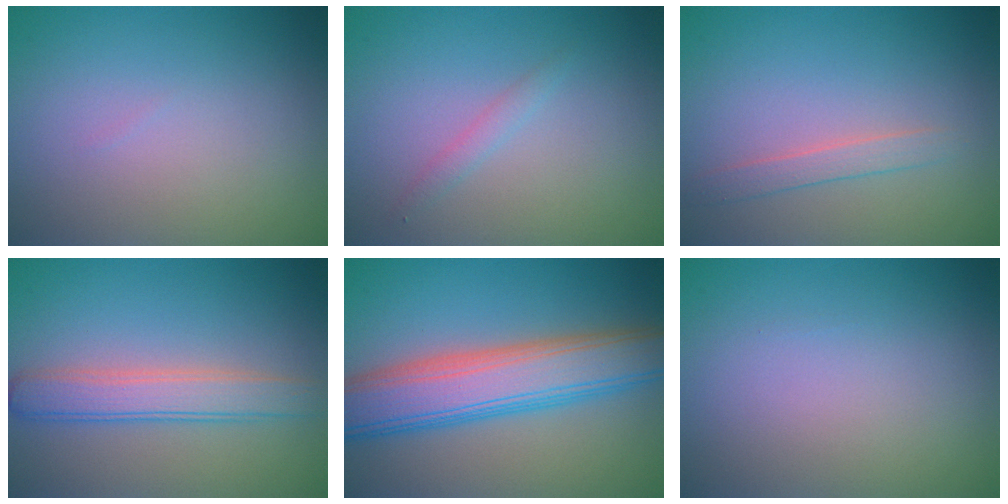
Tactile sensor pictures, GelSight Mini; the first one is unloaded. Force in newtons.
{"total": 1.0, "press": 1.0, "slide": 0.1}
{"total": 1.5, "press": 1.5, "slide": 0.0}
{"total": 3.7, "press": 3.7, "slide": 0.1}
{"total": 8.3, "press": 8.3, "slide": 0.6}
{"total": 0.0}